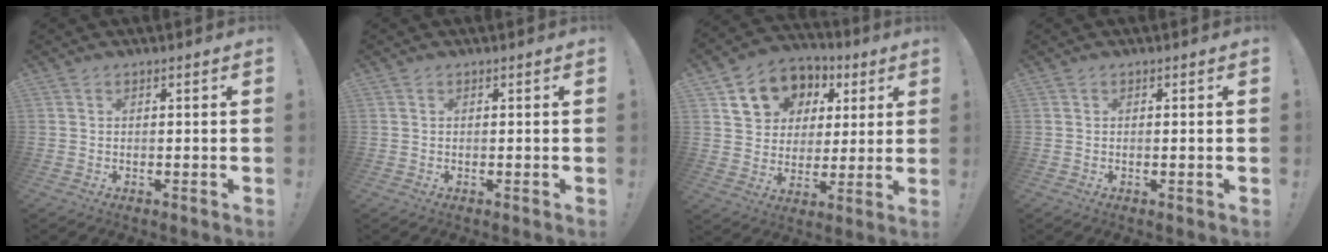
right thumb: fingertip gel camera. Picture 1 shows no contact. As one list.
[{"total": 0.0}, {"total": 13.2, "force": [5.9, 10.8, 4.8], "torque": [-0.079, -0.025, 0.125]}, {"total": 0.6, "force": [-0.2, -0.2, 0.5], "torque": [-0.008, -0.001, -0.003]}]